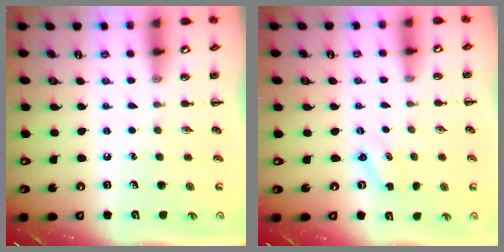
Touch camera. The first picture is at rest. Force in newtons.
{"total": 1.3, "press": 1.2, "slide": 0.4}